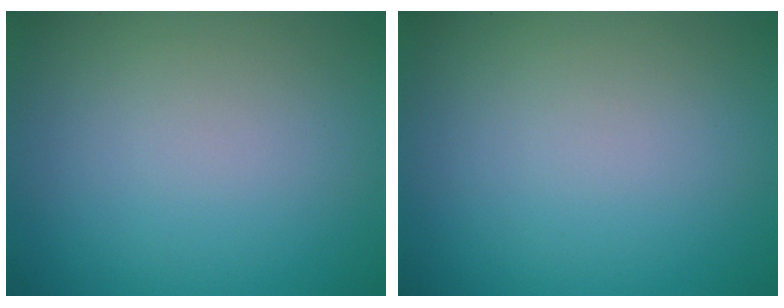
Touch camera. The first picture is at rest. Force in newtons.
{"total": 0.0}